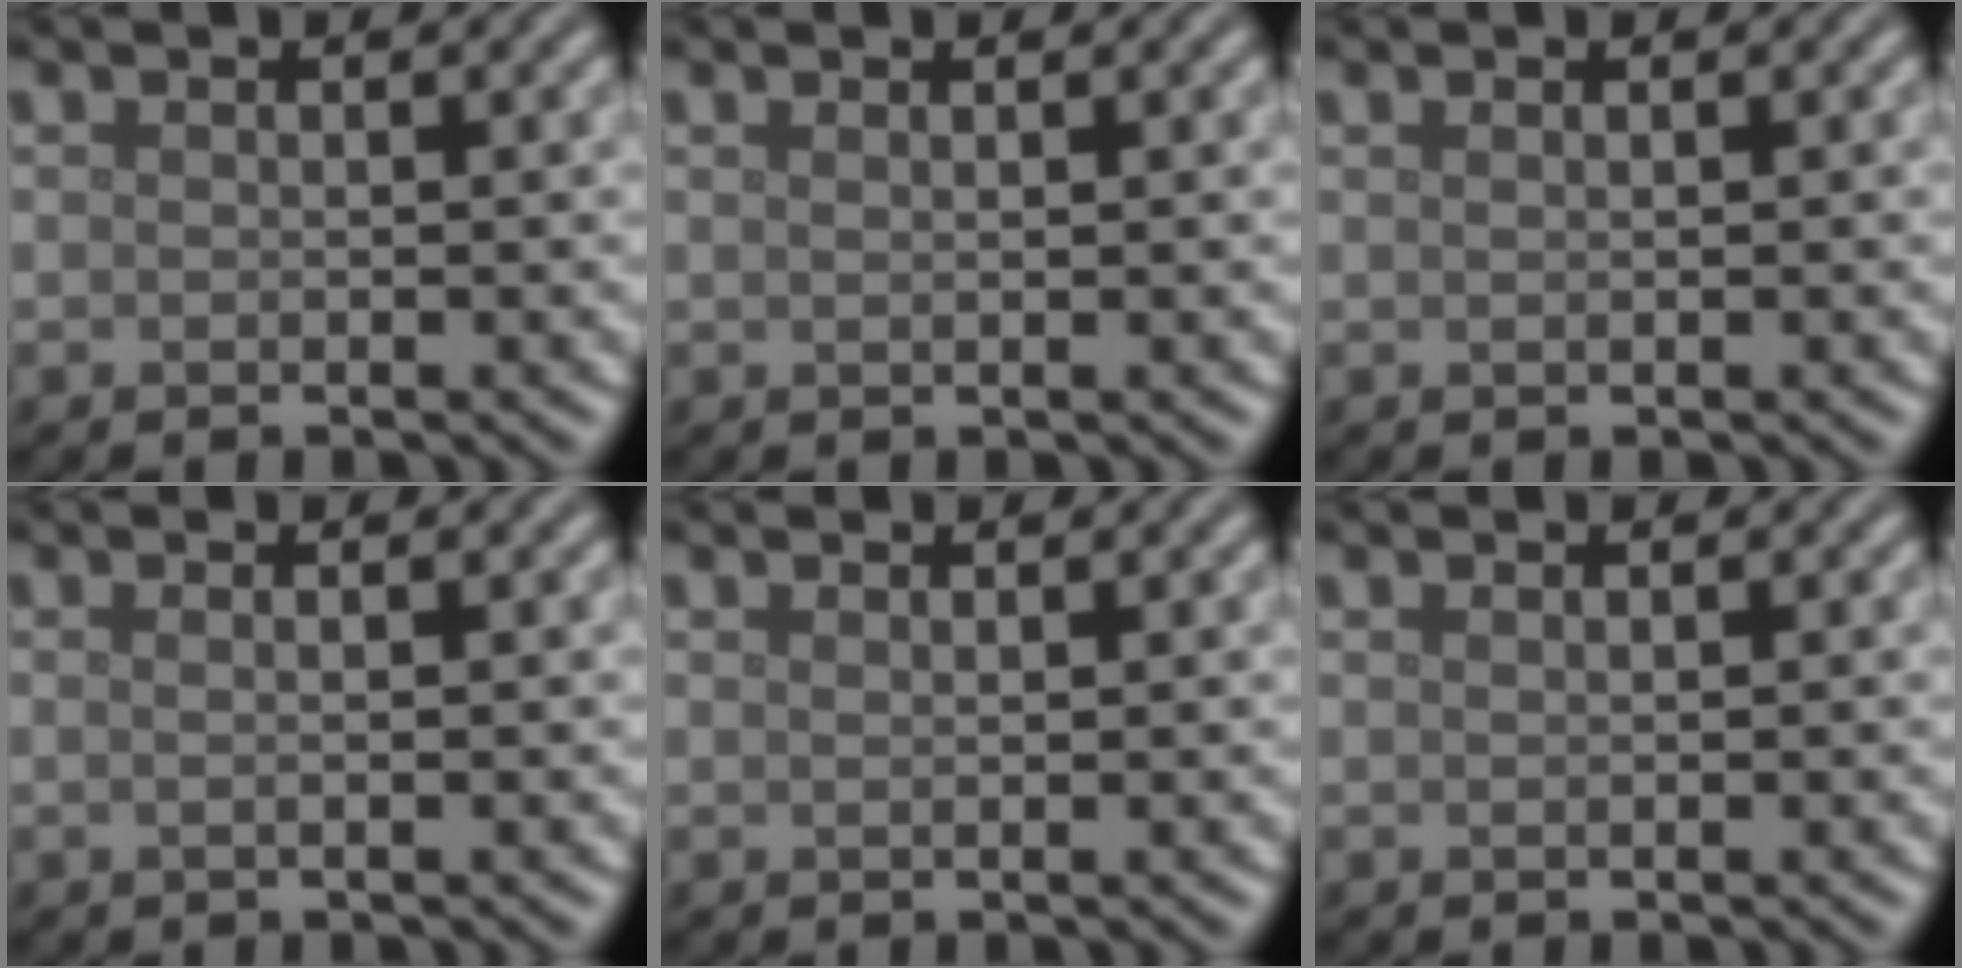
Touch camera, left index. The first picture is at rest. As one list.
[{"total": 1.4, "force": [0.8, 0.6, 0.9], "torque": [-0.002, -0.002, -0.002]}, {"total": 1.1, "force": [0.6, 0.5, 0.8], "torque": [-0.005, -0.002, 0.000]}, {"total": 2.0, "force": [0.7, 0.9, 1.7], "torque": [-0.013, -0.001, -0.017]}, {"total": 0.9, "force": [0.6, 0.3, 0.6], "torque": [-0.002, 0.000, 0.002]}, {"total": 0.8, "force": [0.5, 0.3, 0.6], "torque": [-0.005, 0.000, 0.002]}]